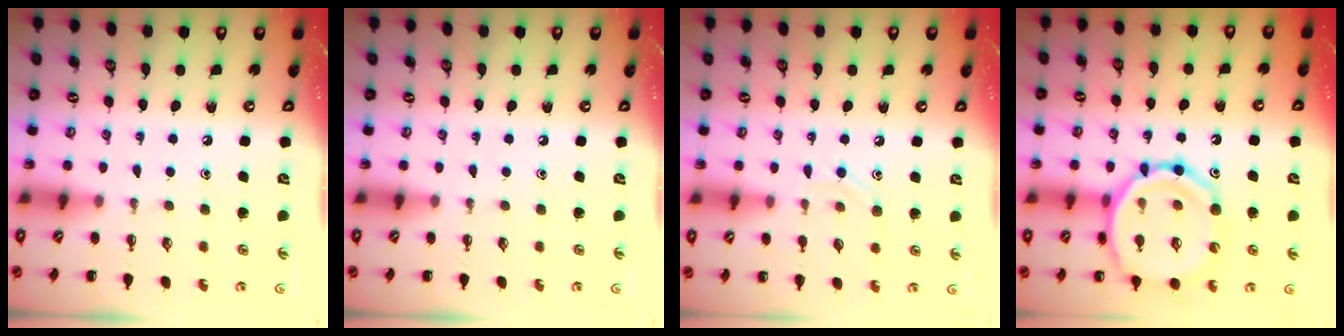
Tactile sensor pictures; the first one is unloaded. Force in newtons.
{"total": 0.0}
{"total": 5.5, "press": 5.3, "slide": 1.3}
{"total": 17.6, "press": 17.3, "slide": 3.0}